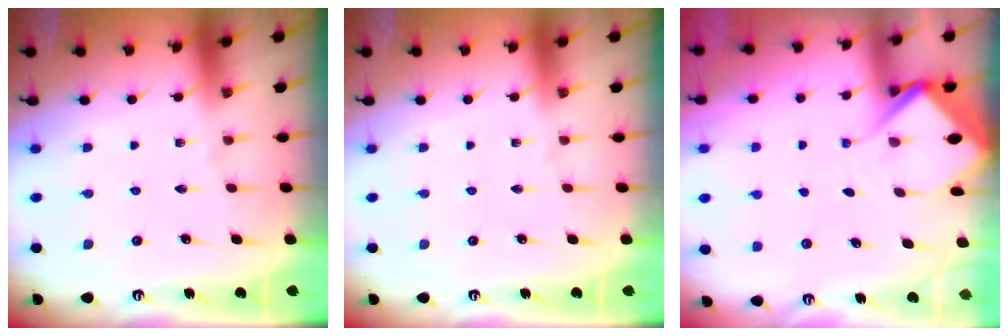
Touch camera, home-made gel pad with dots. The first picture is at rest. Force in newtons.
{"total": 0.0}
{"total": 5.3, "press": 5.2, "slide": 0.6}